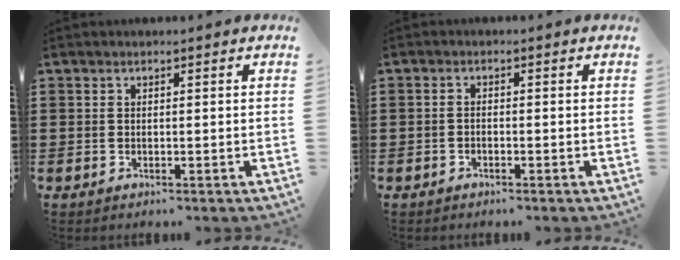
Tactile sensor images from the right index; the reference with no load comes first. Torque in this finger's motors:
{"motor_torque": [0.01, 0.08, -0.01, -0.01]}